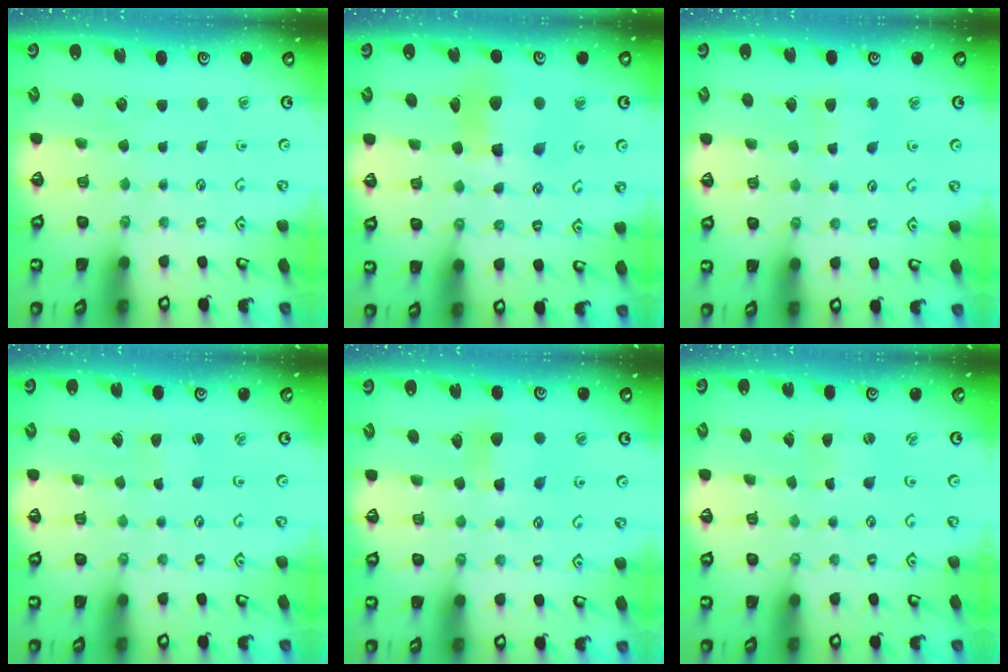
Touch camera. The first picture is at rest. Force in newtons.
{"total": 10.5, "press": 10.4, "slide": 1.2}
{"total": 2.5, "press": 2.4, "slide": 0.5}
{"total": 2.1, "press": 2.1, "slide": 0.3}
{"total": 7.1, "press": 7.1, "slide": 0.4}
{"total": 1.0, "press": 1.0, "slide": 0.1}